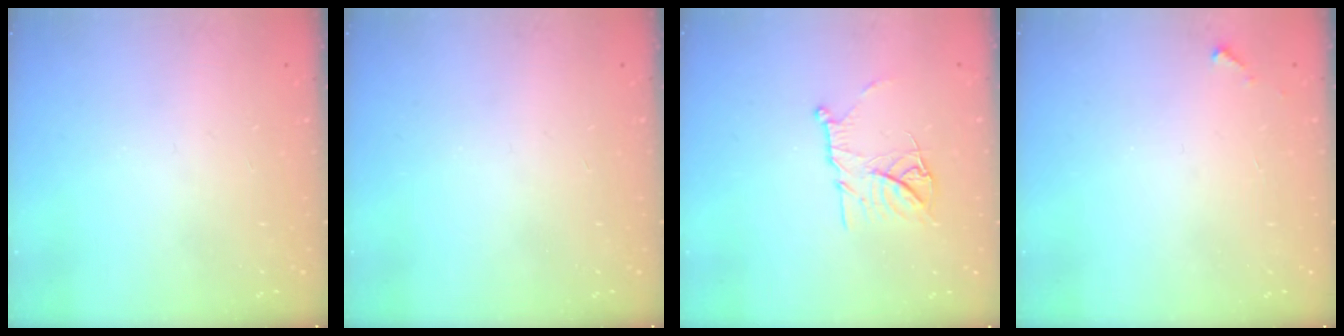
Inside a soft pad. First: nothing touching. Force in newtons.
{"total": 0.0}
{"total": 11.7, "press": 11.6, "slide": 1.0}
{"total": 2.8, "press": 2.8, "slide": 0.1}